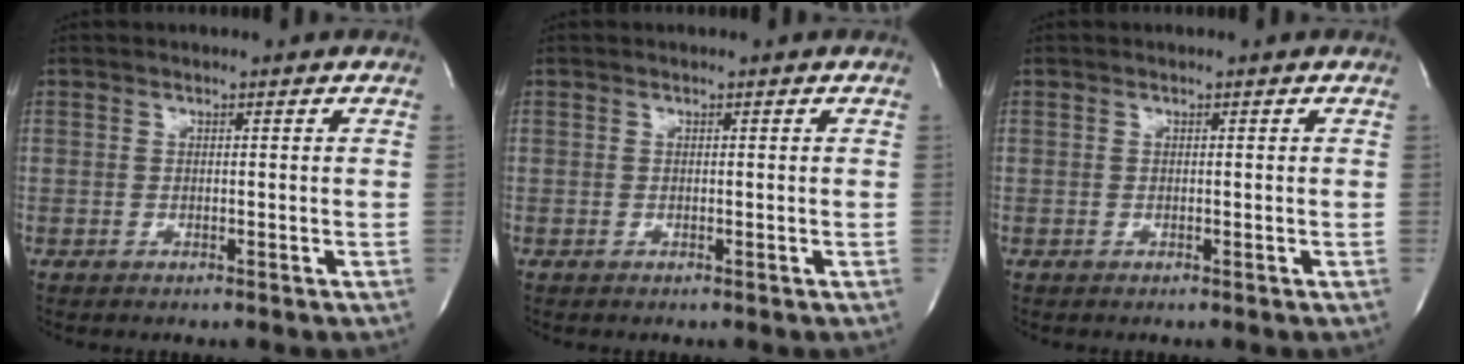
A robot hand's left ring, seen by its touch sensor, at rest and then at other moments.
{"total": 0.0}
{"total": 0.0}